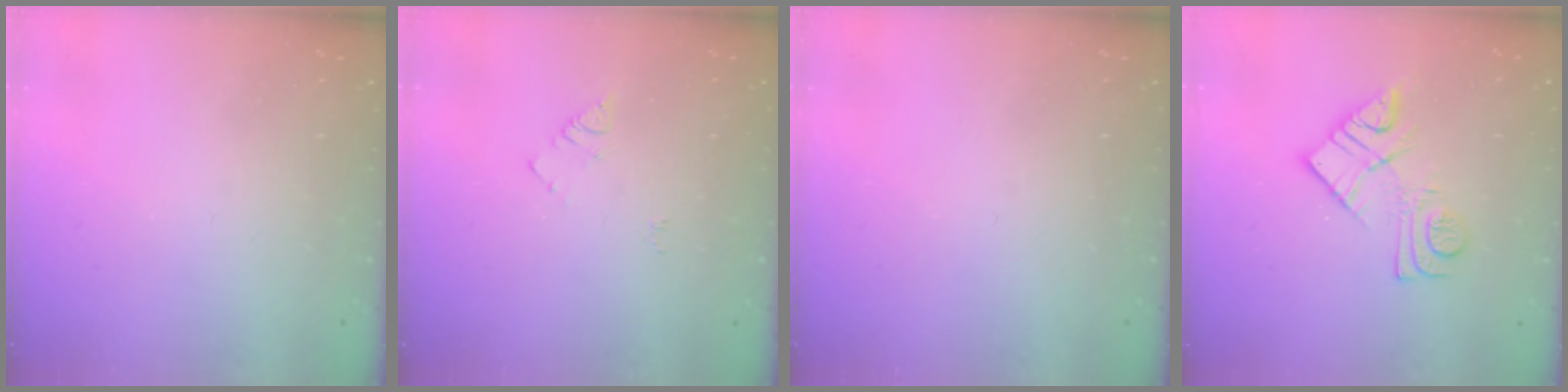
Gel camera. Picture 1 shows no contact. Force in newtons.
{"total": 5.1, "press": 5.0, "slide": 0.9}
{"total": 0.0}
{"total": 12.3, "press": 12.2, "slide": 0.7}